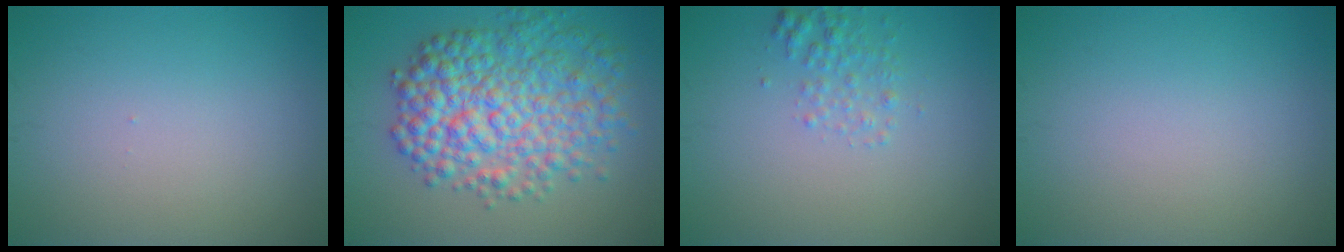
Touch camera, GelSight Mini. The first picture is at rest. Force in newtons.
{"total": 8.5, "press": 8.5, "slide": 0.1}
{"total": 1.7, "press": 1.7, "slide": 0.1}
{"total": 0.0}